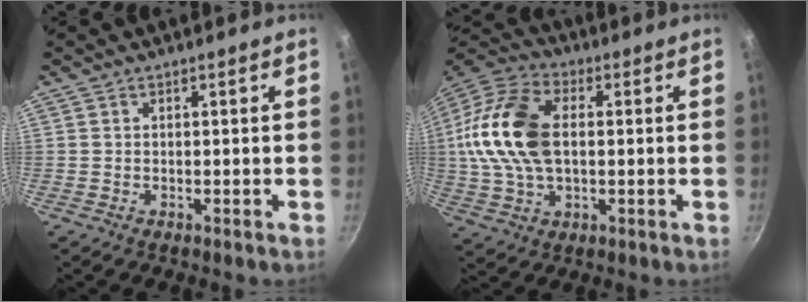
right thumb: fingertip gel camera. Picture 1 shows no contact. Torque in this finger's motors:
{"motor_torque": [2.17, 2.83, 0.63, -0.33, 0.54]}